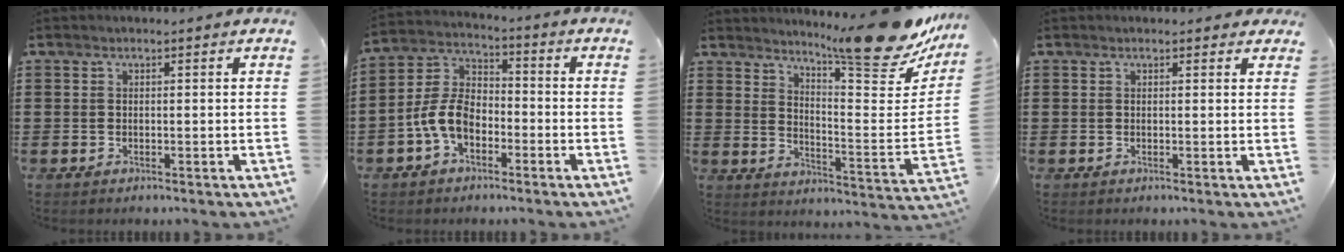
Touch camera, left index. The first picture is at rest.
{"total": 7.6, "force": [-3.7, 4.4, 4.9], "torque": [-0.129, 0.005, -0.080]}
{"total": 13.2, "force": [11.1, 1.2, 7.0], "torque": [-0.098, -0.085, 0.180]}
{"total": 0.8, "force": [0.7, 0.4, 0.3], "torque": [0.001, 0.000, 0.011]}